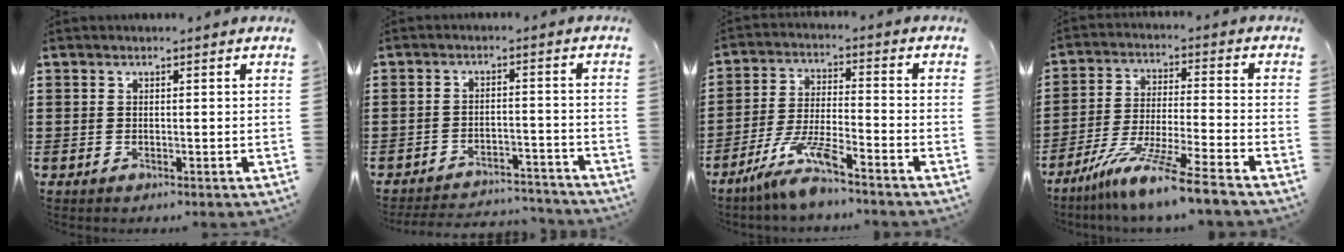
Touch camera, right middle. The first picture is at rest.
{"total": 4.1, "force": [-4.0, 0.3, 0.5], "torque": [-0.019, 0.002, -0.087]}
{"total": 7.7, "force": [-6.1, 0.5, 4.7], "torque": [-0.102, -0.012, -0.115]}
{"total": 10.2, "force": [-8.5, -0.9, 5.6], "torque": [-0.114, -0.010, -0.171]}